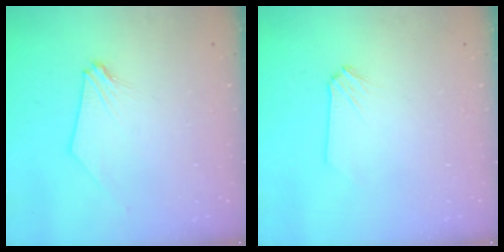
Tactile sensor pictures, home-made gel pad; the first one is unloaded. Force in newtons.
{"total": 0.0}